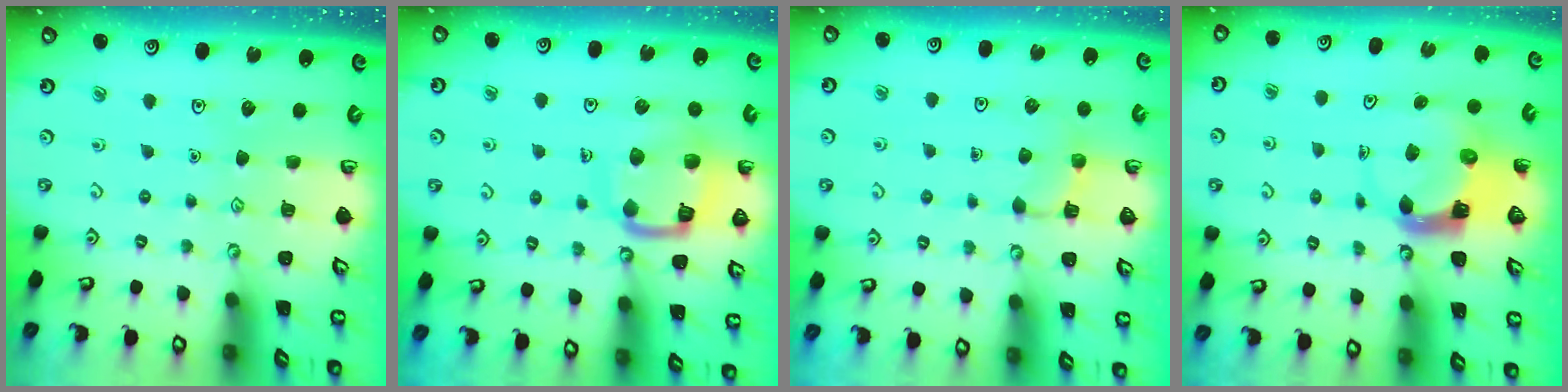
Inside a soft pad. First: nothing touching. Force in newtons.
{"total": 14.3, "press": 14.2, "slide": 1.5}
{"total": 3.8, "press": 3.7, "slide": 0.8}
{"total": 5.4, "press": 5.3, "slide": 1.0}